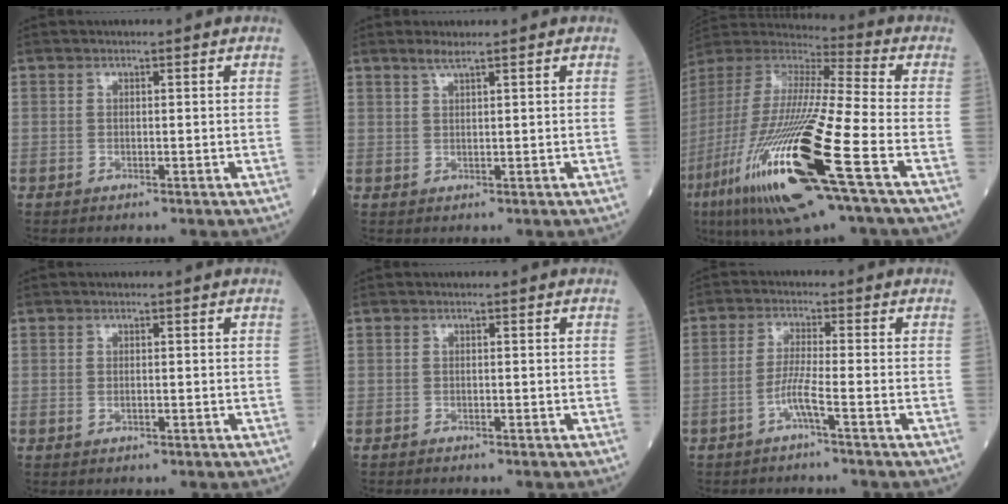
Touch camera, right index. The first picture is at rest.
{"total": 1.6, "force": [1.3, -0.2, 0.9], "torque": [-0.024, 0.002, 0.029]}
{"total": 27.7, "force": [-11.1, 2.3, 25.3], "torque": [-0.541, -0.070, -0.210]}
{"total": 0.5, "force": [-0.1, 0.3, 0.4], "torque": [-0.011, 0.000, -0.002]}
{"total": 0.7, "force": [-0.7, 0.1, 0.2], "torque": [-0.005, -0.001, -0.010]}
{"total": 3.3, "force": [-1.8, -0.7, 2.6], "torque": [-0.057, 0.003, -0.040]}